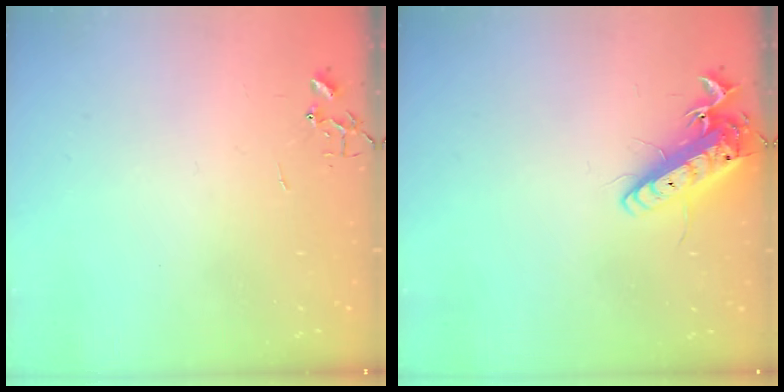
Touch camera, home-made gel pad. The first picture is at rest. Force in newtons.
{"total": 13.5, "press": 13.3, "slide": 2.3}